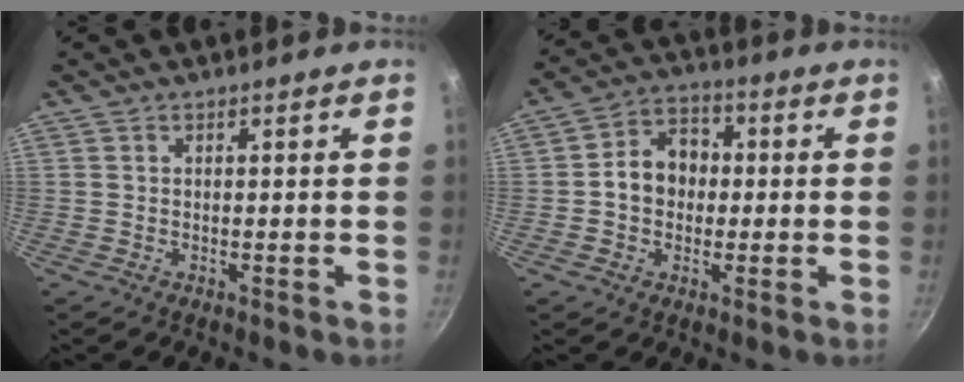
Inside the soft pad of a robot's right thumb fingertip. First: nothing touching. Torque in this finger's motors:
{"motor_torque": [0.45, 2.02, 0.88, -0.13, 0.06]}